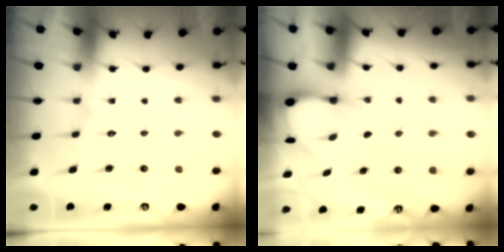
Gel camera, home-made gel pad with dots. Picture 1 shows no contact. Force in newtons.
{"total": 3.3, "press": 3.3, "slide": 0.4}